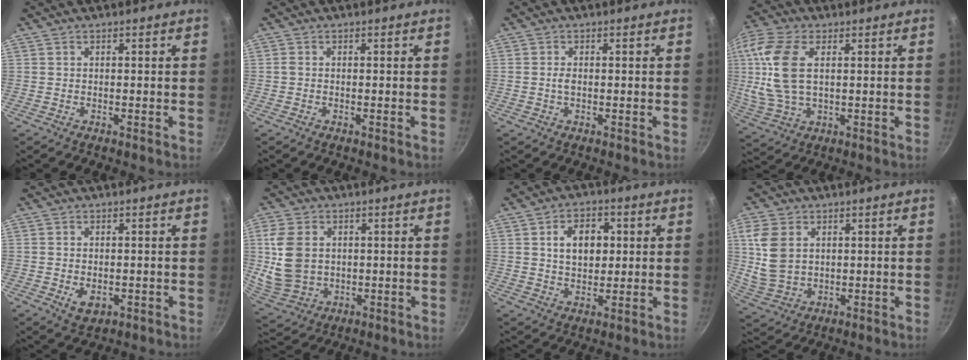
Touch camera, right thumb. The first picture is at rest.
{"total": 0.6, "force": [0.0, 0.4, 0.4], "torque": [-0.010, 0.003, -0.003]}
{"total": 1.3, "force": [-0.1, 0.8, 1.1], "torque": [-0.020, 0.003, -0.002]}
{"total": 13.9, "force": [2.5, 7.7, 11.4], "torque": [-0.237, 0.006, 0.047]}
{"total": 3.9, "force": [-0.8, 2.6, 2.8], "torque": [-0.041, -0.007, -0.005]}
{"total": 11.8, "force": [1.3, 9.0, 7.5], "torque": [-0.134, -0.009, 0.041]}
{"total": 8.9, "force": [1.9, 6.2, 6.1], "torque": [-0.073, 0.002, 0.030]}
{"total": 9.9, "force": [2.3, 7.2, 6.4], "torque": [-0.115, -0.008, 0.057]}